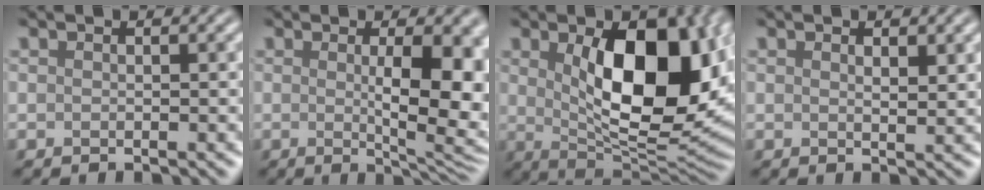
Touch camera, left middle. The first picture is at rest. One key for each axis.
{"total": 8.6, "fx": 0.4, "fy": 2.3, "fz": 8.3, "tx": -0.110, "ty": -0.006, "tz": 0.012}
{"total": 11.9, "fx": 2.0, "fy": 5.6, "fz": 10.3, "tx": -0.151, "ty": -0.008, "tz": 0.039}
{"total": 1.1, "fx": 0.7, "fy": 0.4, "fz": 0.8, "tx": -0.012, "ty": -0.005, "tz": 0.013}